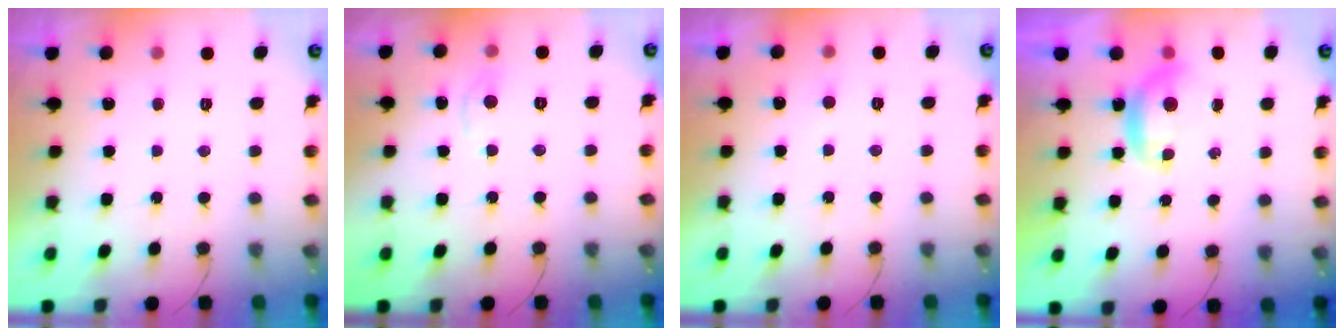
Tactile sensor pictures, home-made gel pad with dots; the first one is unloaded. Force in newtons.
{"total": 3.1, "press": 3.1, "slide": 0.4}
{"total": 2.9, "press": 2.9, "slide": 0.3}
{"total": 6.2, "press": 6.2, "slide": 0.7}